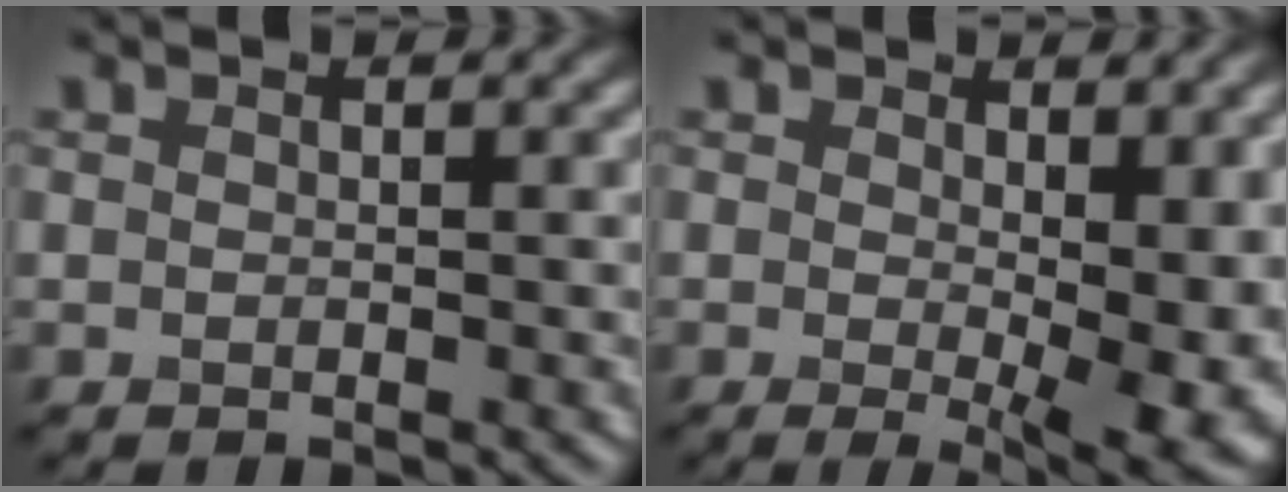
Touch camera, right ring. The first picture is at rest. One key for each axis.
{"total": 8.5, "fx": 0.3, "fy": 3.9, "fz": 7.6, "tx": -0.097, "ty": -0.018, "tz": 0.010}